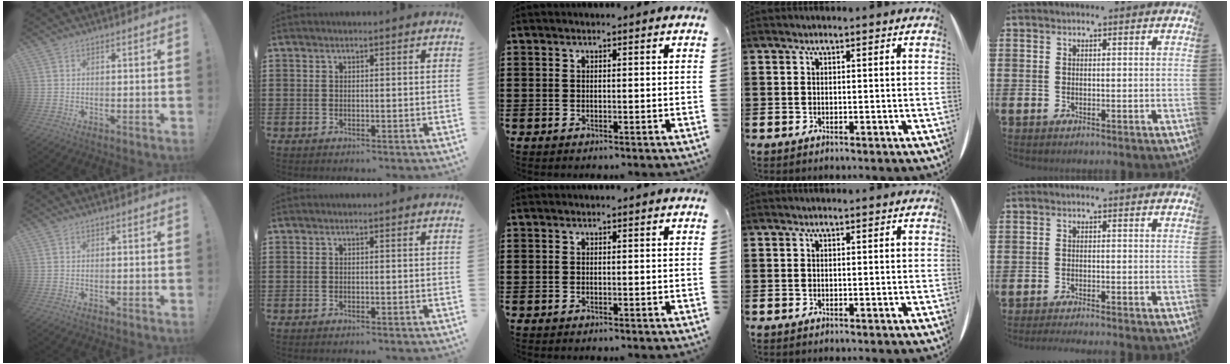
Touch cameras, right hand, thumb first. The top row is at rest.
{"little": {"total": 1.0, "force": [-1.0, -0.2, 0.3], "torque": [-0.003, -0.001, -0.019]}}